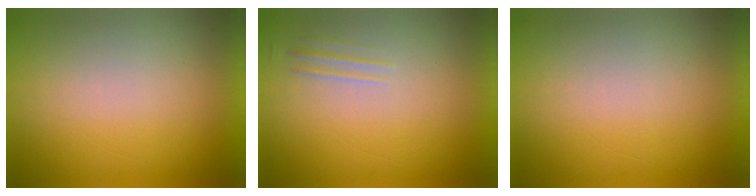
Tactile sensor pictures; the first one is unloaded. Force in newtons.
{"total": 1.5}
{"total": 0.0}